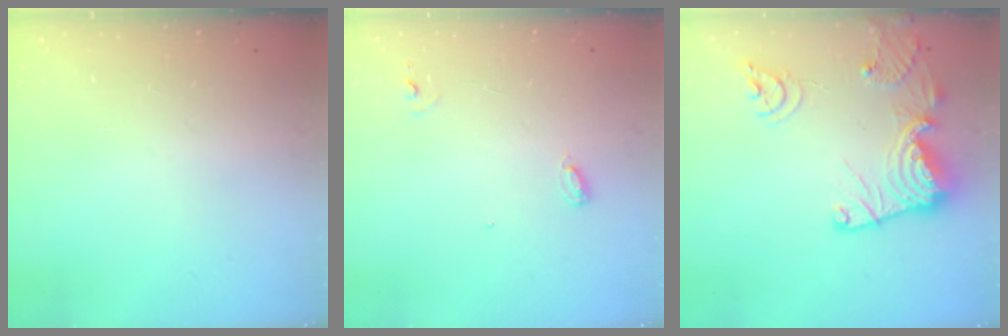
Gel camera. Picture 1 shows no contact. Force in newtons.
{"total": 5.0, "press": 5.0, "slide": 0.4}
{"total": 16.7, "press": 16.7, "slide": 1.2}